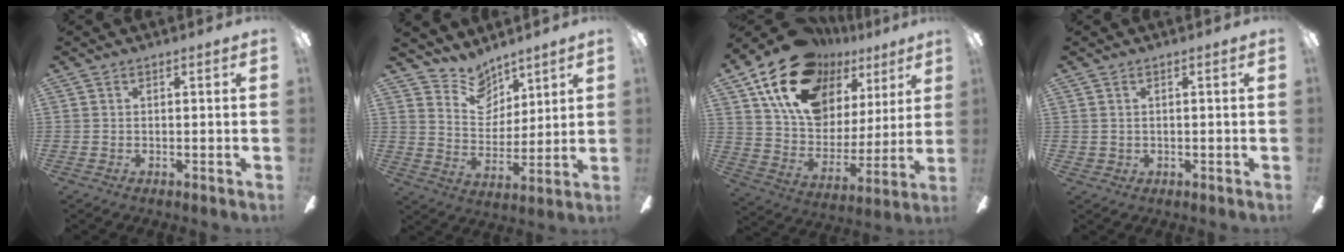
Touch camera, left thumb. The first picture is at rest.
{"total": 8.9, "force": [7.2, 5.0, 1.4], "torque": [-0.019, -0.049, 0.136]}
{"total": 21.1, "force": [14.4, 12.0, 9.7], "torque": [-0.178, -0.078, 0.262]}
{"total": 1.3, "force": [0.8, 1.1, 0.3], "torque": [-0.007, 0.002, 0.014]}